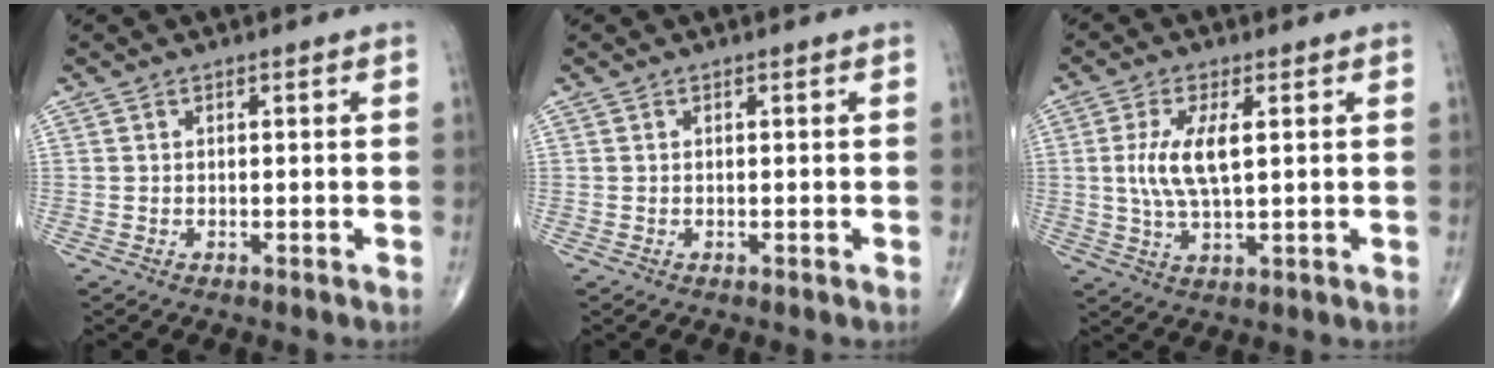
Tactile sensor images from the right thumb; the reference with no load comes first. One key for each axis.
{"total": 0.0}
{"total": 7.9, "fx": 1.3, "fy": 2.9, "fz": 7.2, "tx": -0.158, "ty": -0.006, "tz": 0.028}